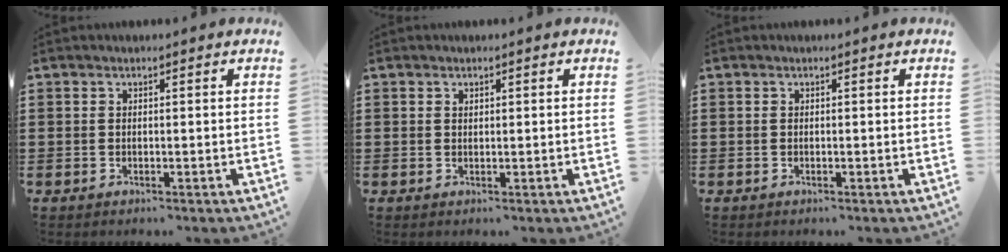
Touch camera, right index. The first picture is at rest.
{"total": 1.5, "force": [-0.2, -0.4, -1.4], "torque": [0.031, -0.001, -0.002]}
{"total": 0.0}